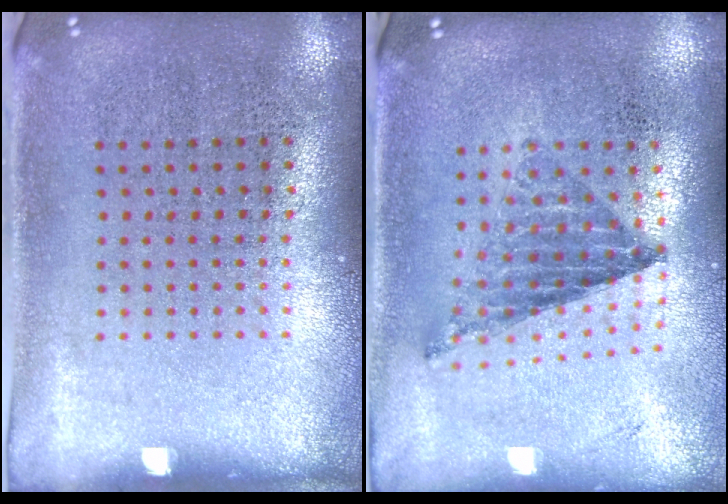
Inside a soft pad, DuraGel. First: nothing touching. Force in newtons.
{"total": 0.8, "press": 0.8, "slide": 0.2}